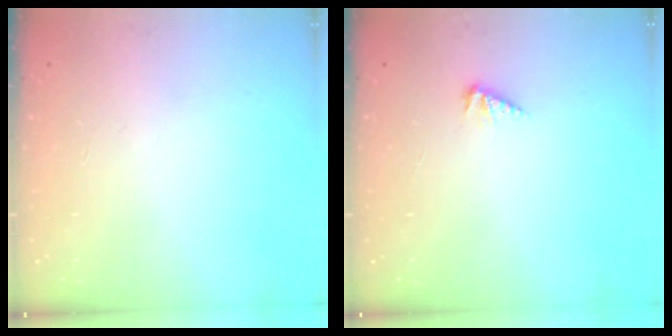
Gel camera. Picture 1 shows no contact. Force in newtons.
{"total": 2.6, "press": 2.6, "slide": 0.5}